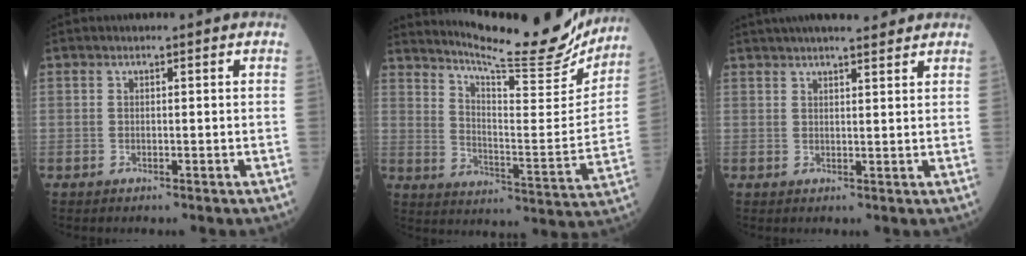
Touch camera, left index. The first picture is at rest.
{"total": 20.1, "force": [18.8, 1.2, 7.0], "torque": [-0.110, -0.065, 0.255]}
{"total": 10.0, "force": [8.6, 1.5, 4.9], "torque": [-0.062, 0.023, 0.117]}